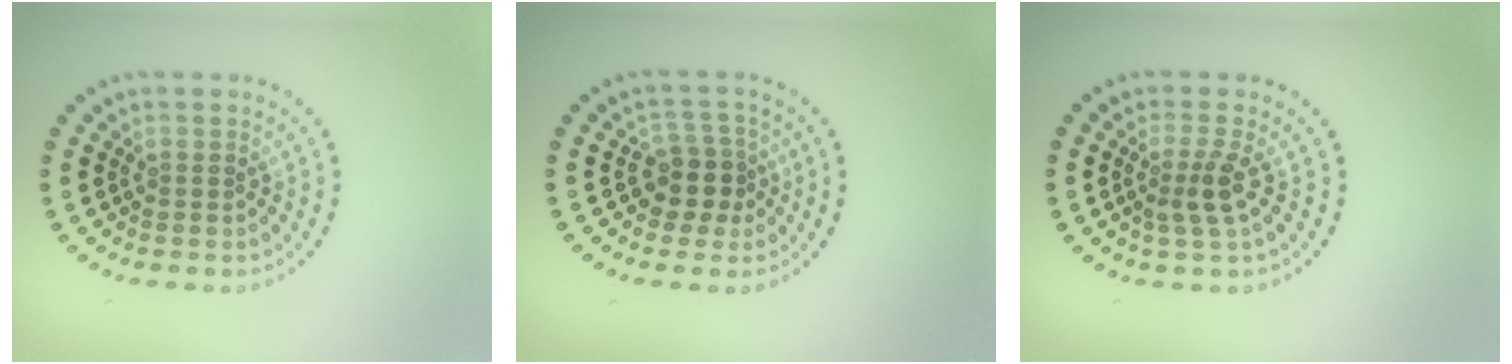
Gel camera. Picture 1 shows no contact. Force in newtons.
{"total": 2.9, "press": 2.6, "slide": 1.4}
{"total": 2.4, "press": 1.8, "slide": 1.5}